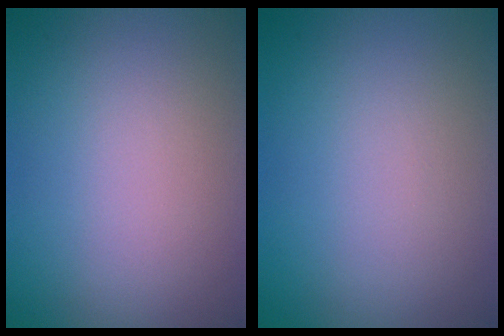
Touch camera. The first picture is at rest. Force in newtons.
{"total": 0.0}